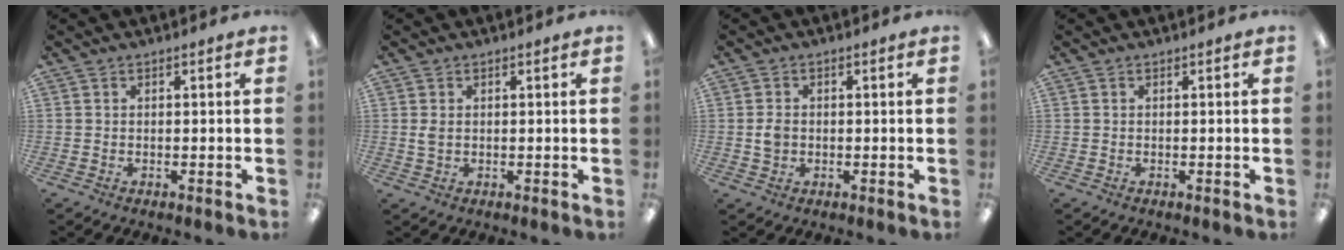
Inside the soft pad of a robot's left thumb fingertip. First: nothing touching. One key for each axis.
{"total": 1.9, "fx": 0.3, "fy": 1.2, "fz": 1.5, "tx": -0.031, "ty": 0.004, "tz": 0.004}
{"total": 2.7, "fx": -0.1, "fy": 2.1, "fz": 1.6, "tx": -0.030, "ty": 0.004, "tz": -0.003}
{"total": 0.0}